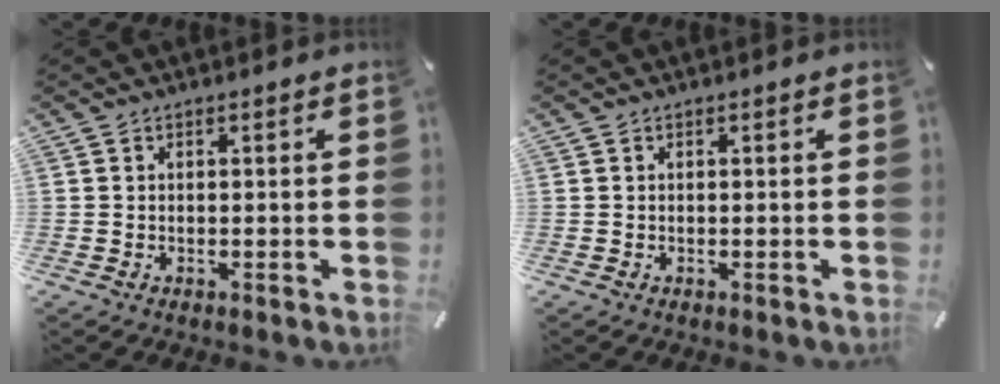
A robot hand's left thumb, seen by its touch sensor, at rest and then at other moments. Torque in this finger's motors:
{"motor_torque": [0.00, 0.01, -0.05, -0.05, 0.00]}